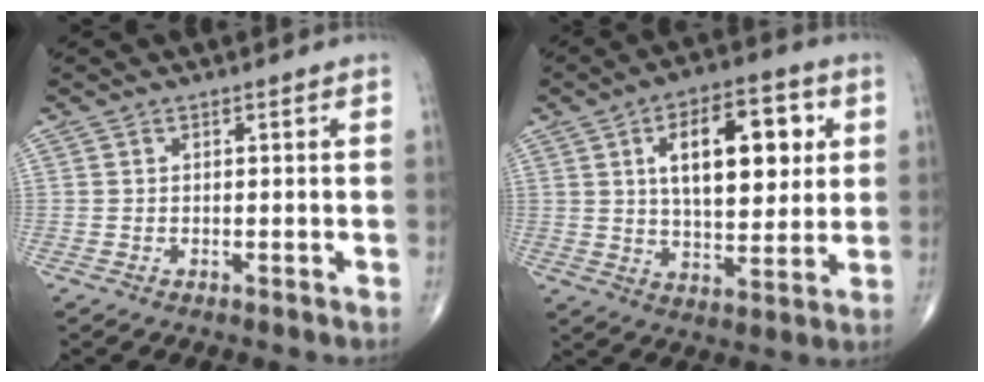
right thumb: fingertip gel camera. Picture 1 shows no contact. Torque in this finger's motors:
{"motor_torque": [-0.88, 1.69, 1.38, 0.72, 0.21]}